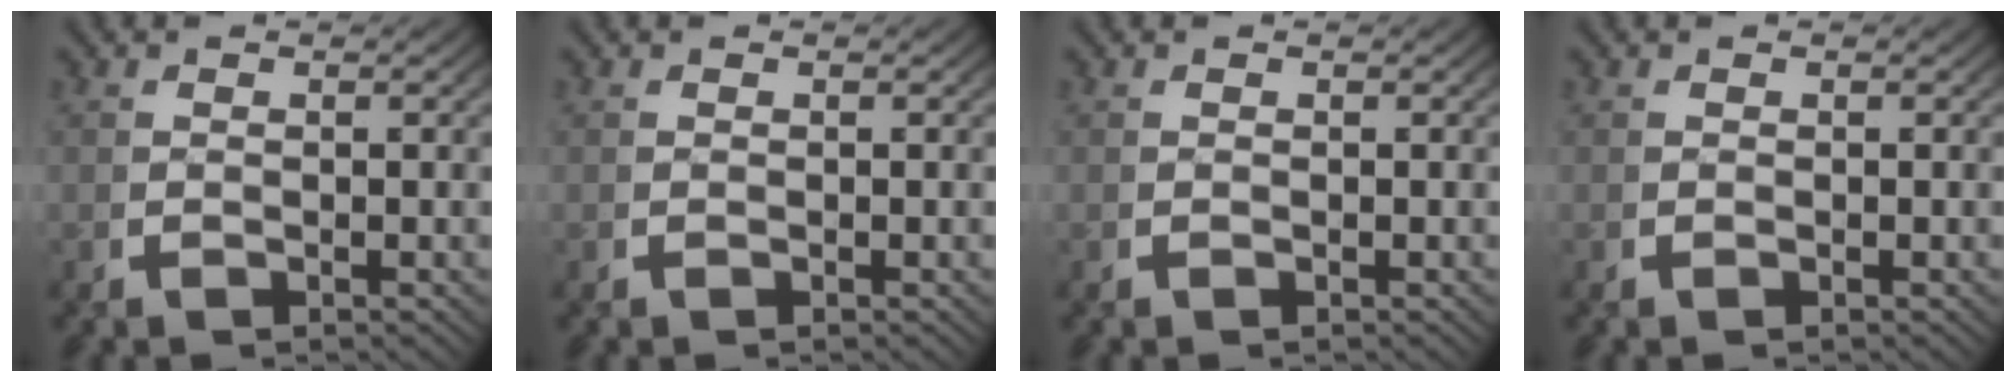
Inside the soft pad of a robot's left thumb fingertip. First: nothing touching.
{"total": 0.0}
{"total": 0.0}
{"total": 0.0}